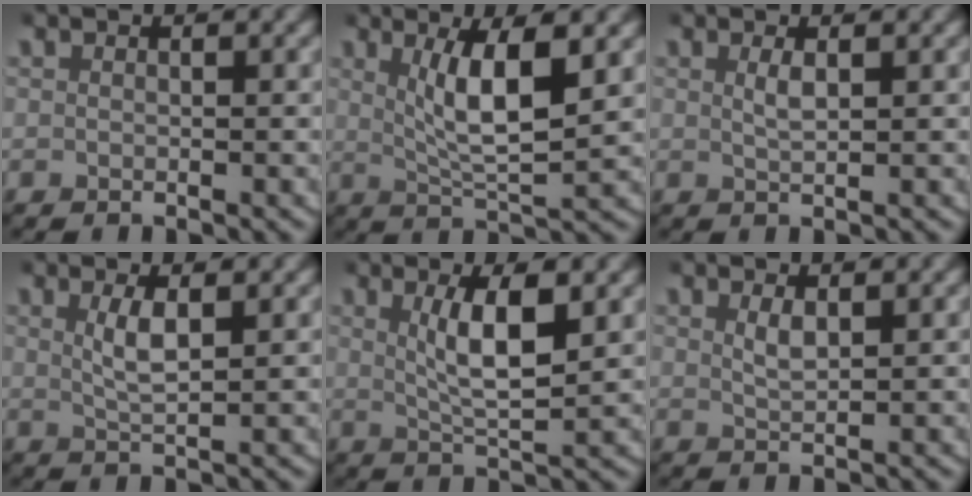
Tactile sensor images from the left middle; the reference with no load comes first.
{"total": 5.7, "force": [1.7, 1.3, 5.2], "torque": [-0.087, -0.007, 0.035]}
{"total": 1.3, "force": [0.6, 0.1, 1.2], "torque": [-0.027, -0.004, 0.013]}
{"total": 2.4, "force": [0.8, 0.2, 2.2], "torque": [-0.047, -0.004, 0.019]}
{"total": 4.5, "force": [1.1, 1.0, 4.2], "torque": [-0.073, -0.007, 0.025]}
{"total": 1.5, "force": [0.8, 0.3, 1.2], "torque": [-0.027, -0.006, 0.019]}